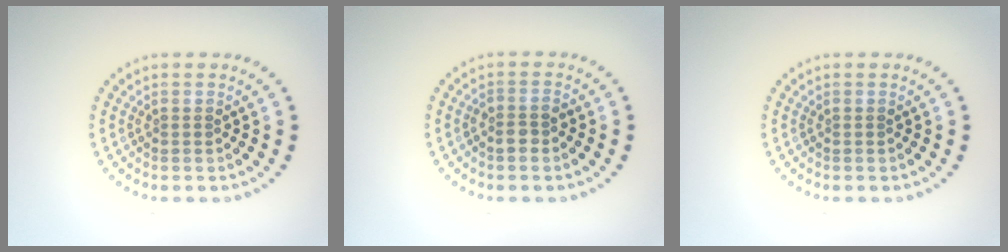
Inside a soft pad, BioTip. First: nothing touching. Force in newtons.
{"total": 1.4, "press": 1.3, "slide": 0.5}
{"total": 0.0}